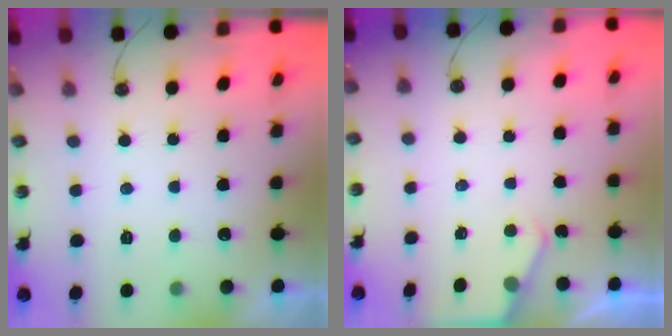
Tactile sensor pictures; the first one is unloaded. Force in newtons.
{"total": 2.3, "press": 2.3, "slide": 0.4}